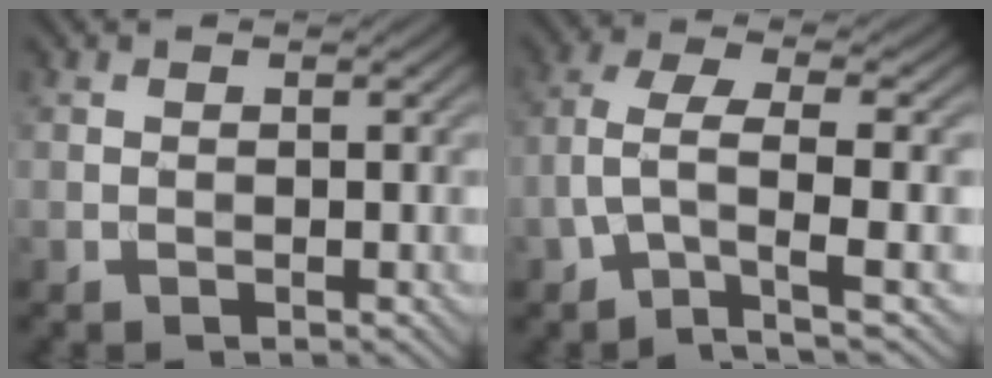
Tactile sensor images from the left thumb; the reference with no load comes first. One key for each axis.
{"total": 5.7, "fx": -1.9, "fy": 1.6, "fz": 5.2, "tx": -0.110, "ty": 0.007, "tz": -0.046}